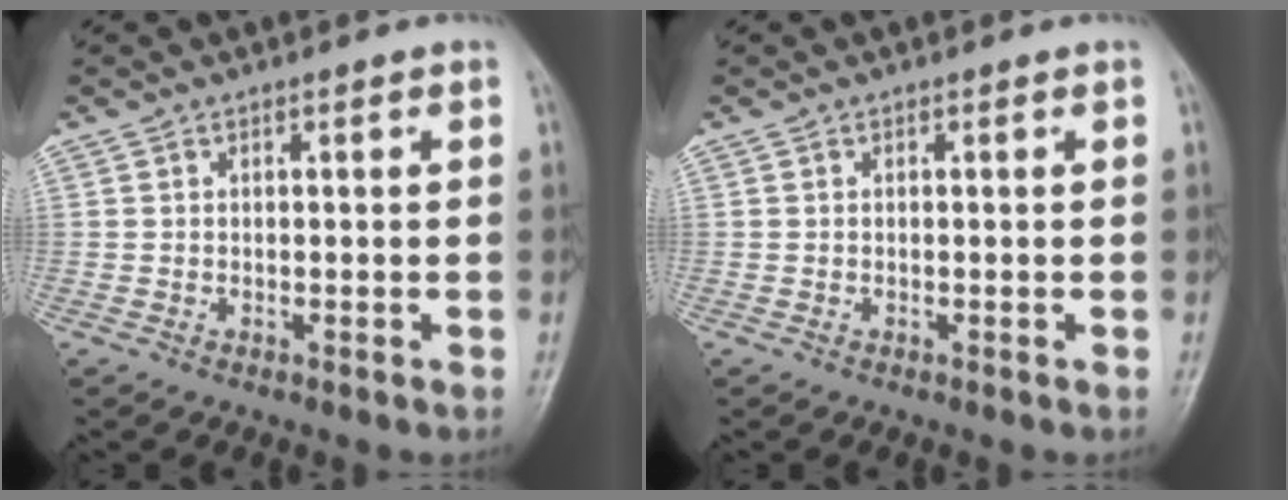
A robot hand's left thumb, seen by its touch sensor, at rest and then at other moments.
{"total": 0.0}